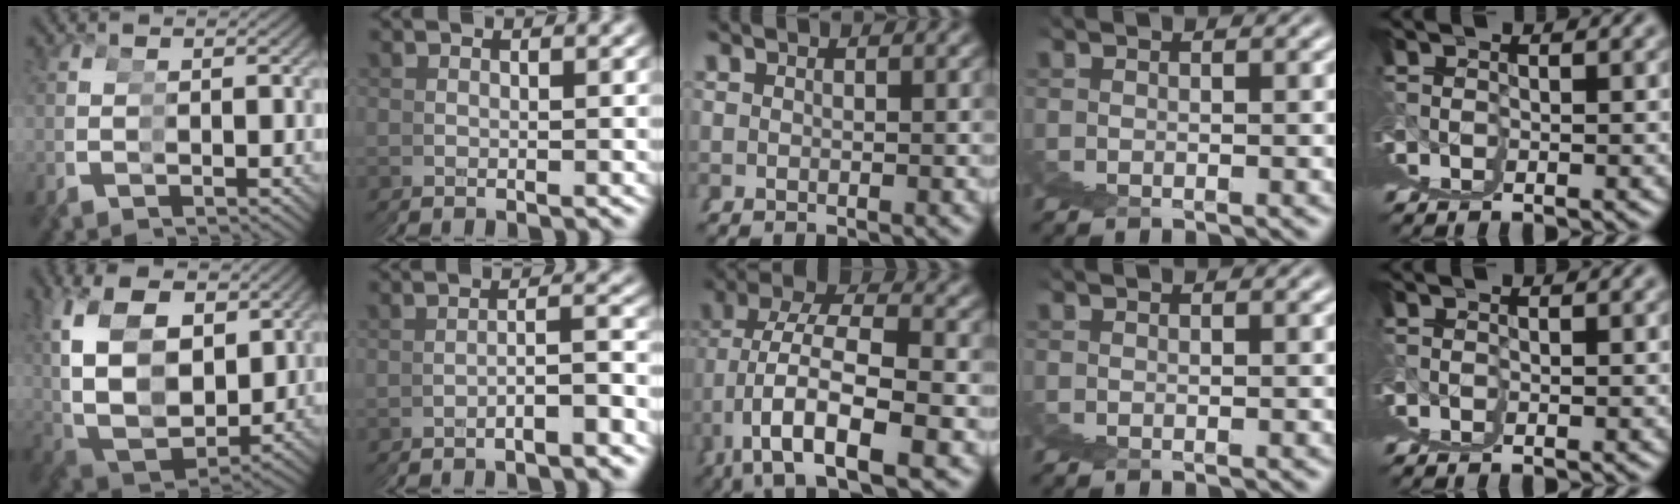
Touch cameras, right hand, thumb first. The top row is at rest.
{"thumb": {"total": 10.3, "force": [1.6, 8.2, 6.0], "torque": [-0.161, -0.037, 0.043]}, "index": {"total": 2.5, "force": [-2.1, -0.7, 1.3], "torque": [-0.012, 0.009, -0.040]}, "middle": {"total": 9.0, "force": [-3.6, 4.6, 6.9], "torque": [-0.145, -0.034, -0.043]}}